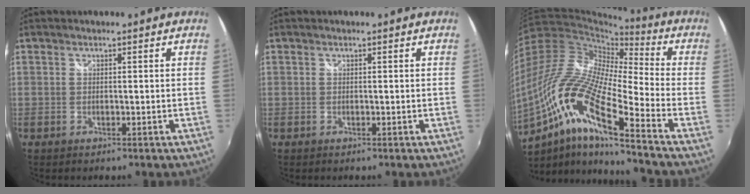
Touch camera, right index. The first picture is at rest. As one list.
[{"total": 0.0}, {"total": 21.9, "force": [-10.5, 3.6, 18.9], "torque": [-0.341, -0.035, -0.226]}]